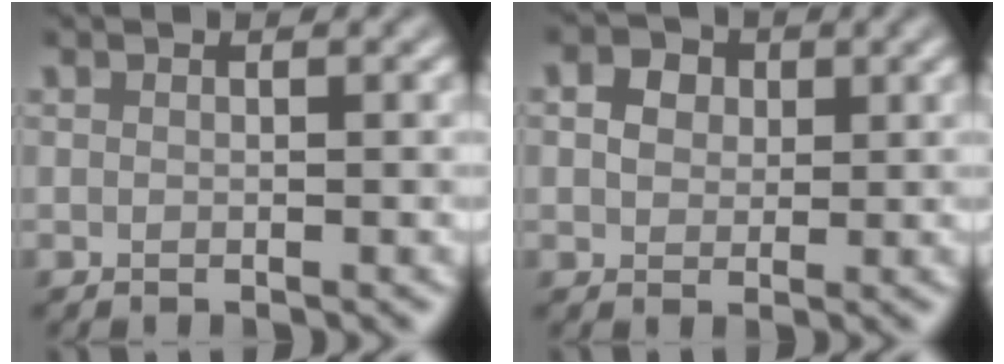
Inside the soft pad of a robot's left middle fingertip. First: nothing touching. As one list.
[{"total": 2.8, "force": [0.9, 2.2, 1.5], "torque": [-0.025, 0.003, 0.006]}]